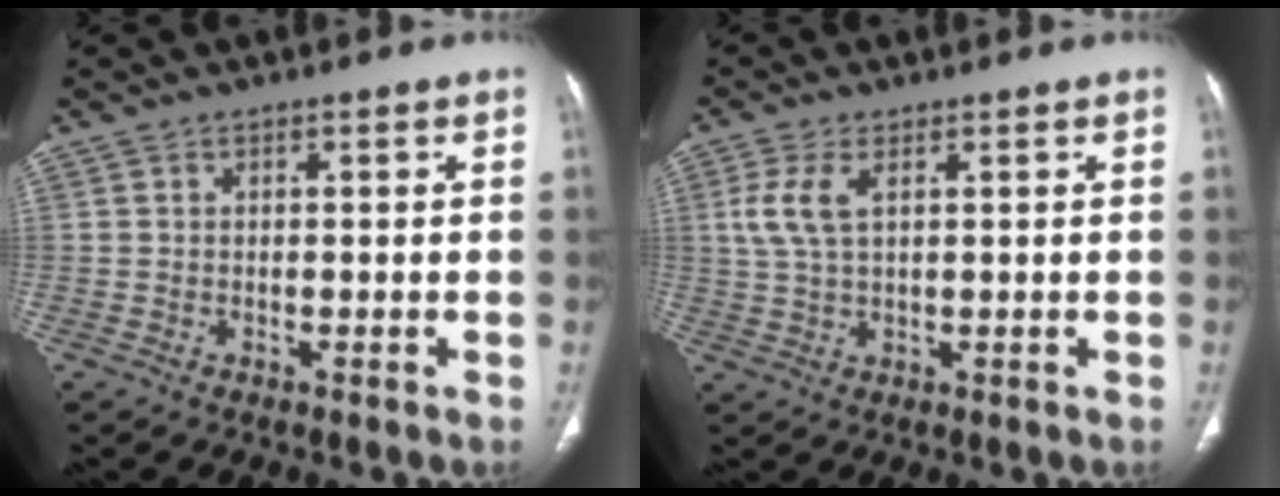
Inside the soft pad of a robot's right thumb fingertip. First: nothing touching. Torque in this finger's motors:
{"motor_torque": [-0.22, 0.26, 0.33, -0.32, 0.23]}